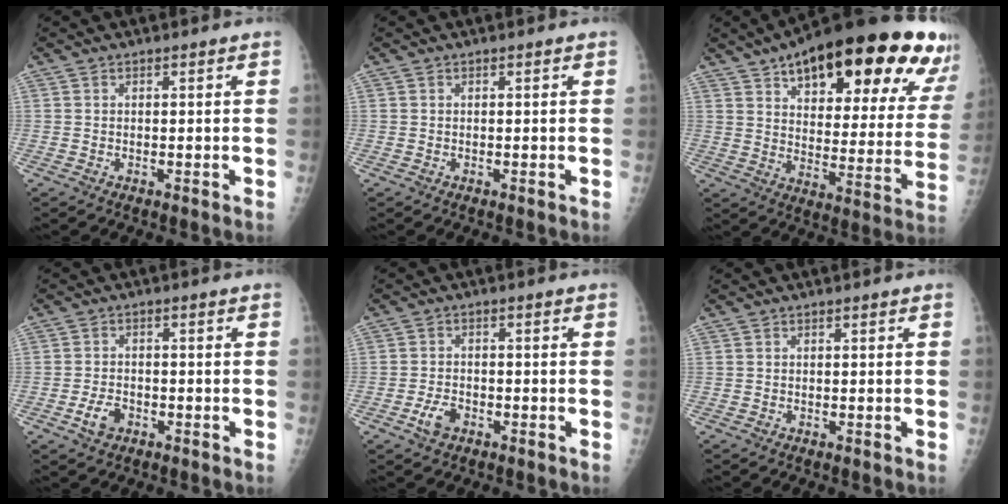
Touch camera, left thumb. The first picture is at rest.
{"total": 0.0}
{"total": 31.3, "force": [18.5, 11.8, 22.3], "torque": [-0.282, -0.033, 0.258]}
{"total": 3.8, "force": [-1.9, 2.5, 2.1], "torque": [-0.034, 0.012, -0.032]}
{"total": 3.6, "force": [-1.9, 2.2, 2.1], "torque": [-0.036, 0.011, -0.034]}
{"total": 0.0}